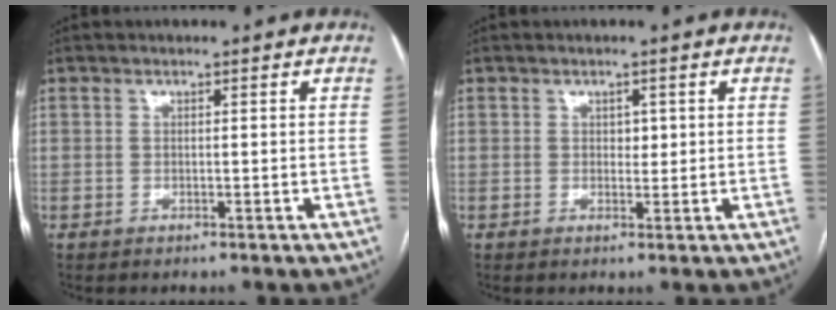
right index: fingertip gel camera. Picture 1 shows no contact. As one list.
[{"total": 1.5, "force": [0.3, 1.0, 1.0], "torque": [-0.009, 0.000, 0.004]}]